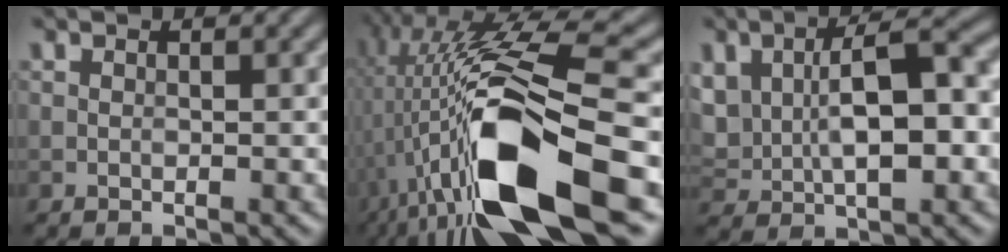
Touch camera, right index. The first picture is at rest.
{"total": 15.6, "force": [-3.6, 4.4, 14.6], "torque": [-0.268, 0.010, -0.060]}
{"total": 8.8, "force": [0.7, 4.6, 7.4], "torque": [-0.138, 0.009, 0.011]}